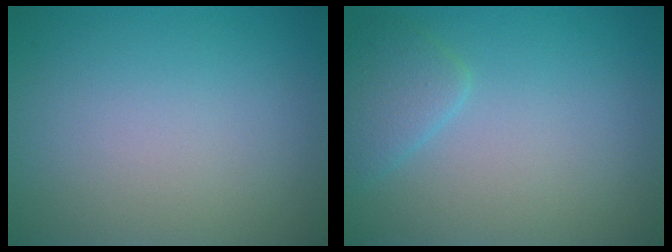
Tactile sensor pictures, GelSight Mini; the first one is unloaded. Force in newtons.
{"total": 2.2, "press": 2.2, "slide": 0.1}